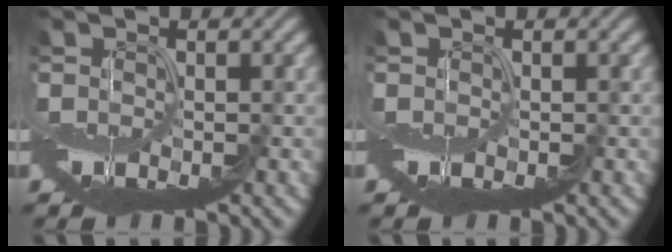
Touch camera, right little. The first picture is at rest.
{"total": 0.0}